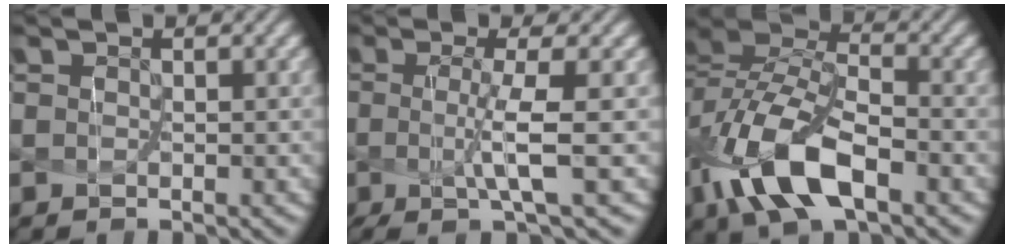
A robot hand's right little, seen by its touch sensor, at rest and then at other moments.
{"total": 4.2, "force": [-1.2, -0.4, 4.0], "torque": [-0.086, -0.014, -0.013]}
{"total": 8.9, "force": [-4.3, 3.8, 6.8], "torque": [-0.146, 0.009, -0.081]}